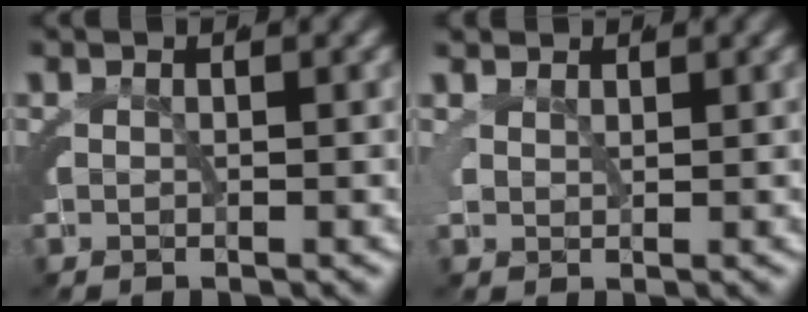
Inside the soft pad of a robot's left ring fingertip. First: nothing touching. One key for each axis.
{"total": 1.9, "fx": 1.7, "fy": 0.6, "fz": 0.6, "tx": -0.012, "ty": 0.001, "tz": 0.035}